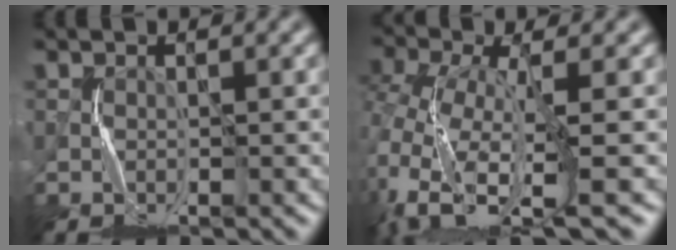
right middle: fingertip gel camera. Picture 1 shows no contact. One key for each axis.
{"total": 7.4, "fx": -3.5, "fy": 2.8, "fz": 5.9, "tx": -0.128, "ty": -0.013, "tz": -0.067}